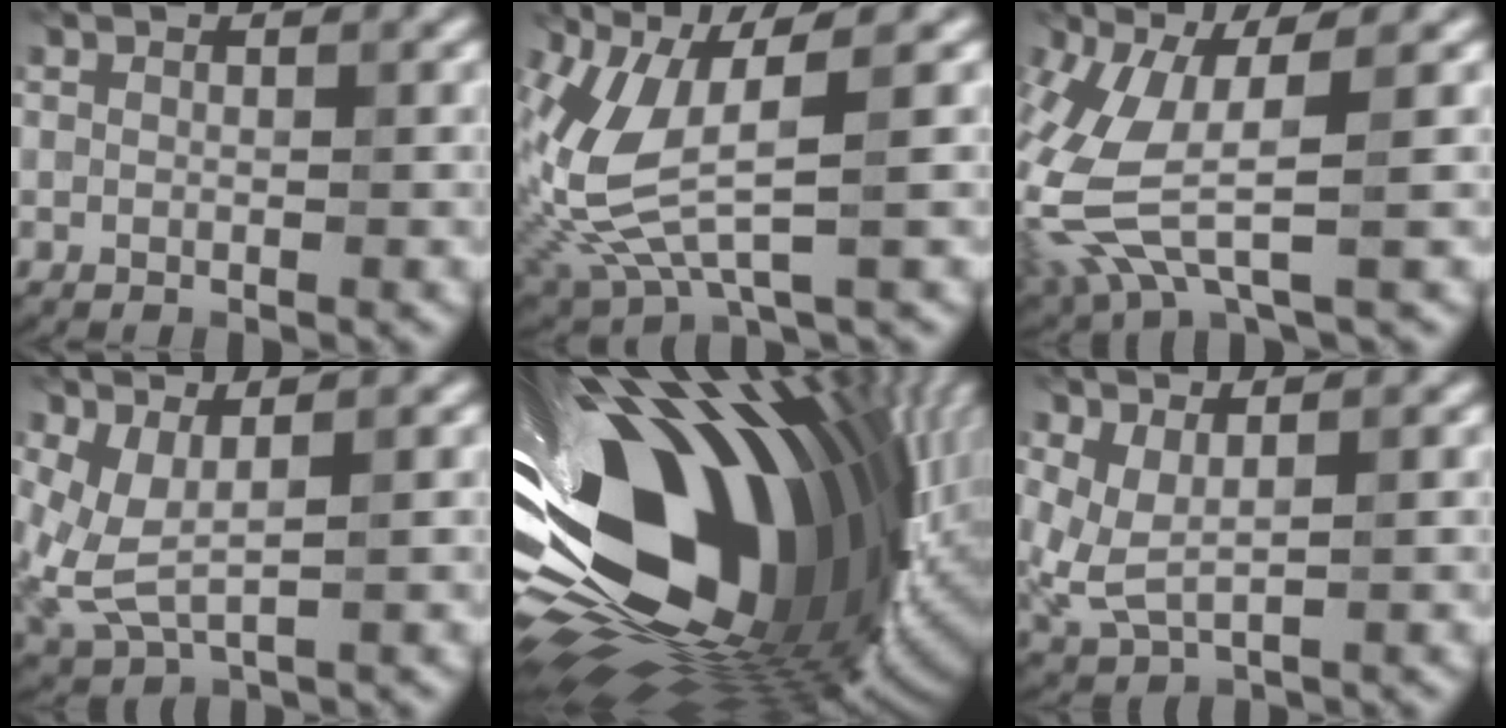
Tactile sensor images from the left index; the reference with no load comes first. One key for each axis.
{"total": 7.4, "fx": 0.4, "fy": 2.8, "fz": 6.9, "tx": -0.173, "ty": -0.014, "tz": 0.014}
{"total": 7.8, "fx": -0.8, "fy": 2.9, "fz": 7.2, "tx": -0.187, "ty": -0.012, "tz": -0.016}
{"total": 3.7, "fx": 0.9, "fy": 1.5, "fz": 3.2, "tx": -0.084, "ty": -0.014, "tz": 0.022}
{"total": 20.3, "fx": 1.2, "fy": 12.2, "fz": 16.2, "tx": -0.288, "ty": -0.049, "tz": 0.025}
{"total": 2.8, "fx": 1.1, "fy": 1.1, "fz": 2.3, "tx": -0.058, "ty": -0.009, "tz": 0.026}